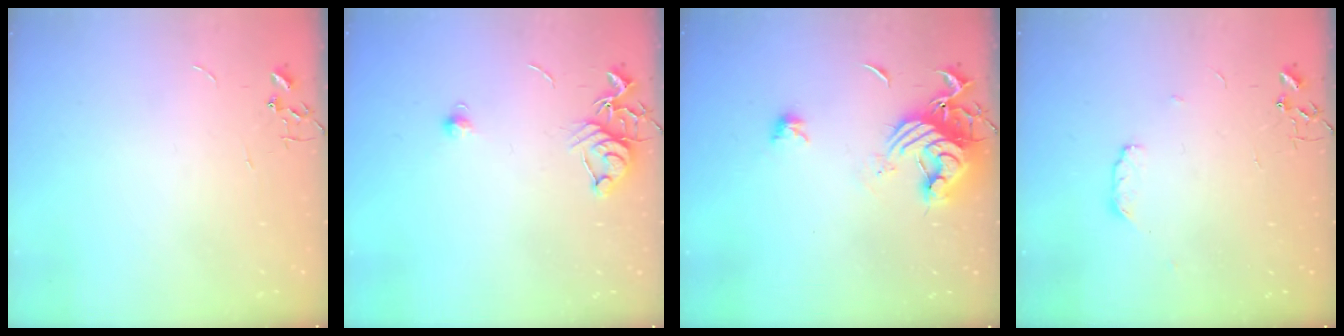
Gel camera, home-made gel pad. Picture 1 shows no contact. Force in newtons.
{"total": 8.4, "press": 8.4, "slide": 0.9}
{"total": 12.8, "press": 12.8, "slide": 1.0}
{"total": 4.6, "press": 4.6, "slide": 0.6}